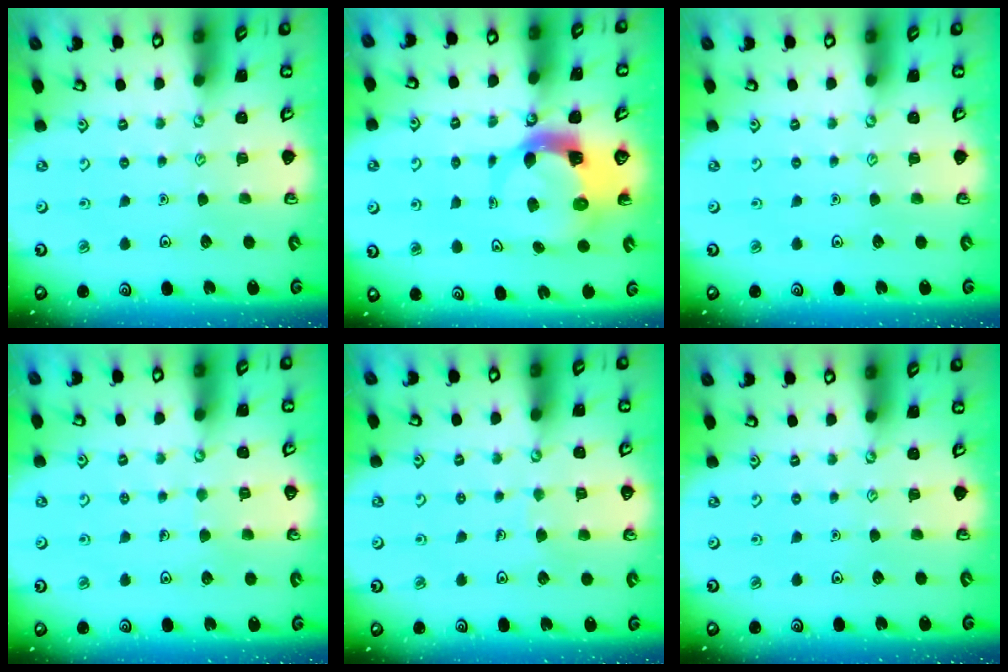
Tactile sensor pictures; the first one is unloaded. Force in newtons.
{"total": 5.4, "press": 5.4, "slide": 0.8}
{"total": 0.0}
{"total": 4.3, "press": 4.3, "slide": 0.3}
{"total": 3.4, "press": 3.4, "slide": 0.2}
{"total": 0.0}